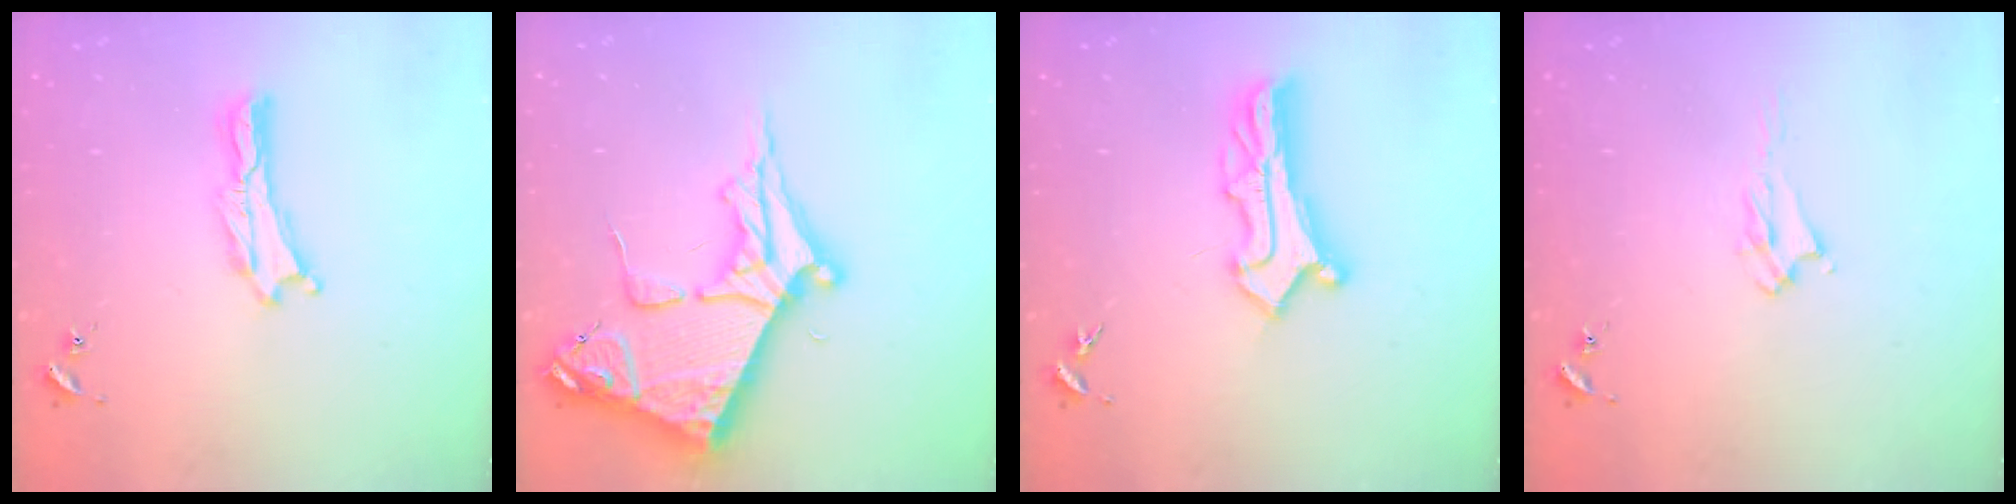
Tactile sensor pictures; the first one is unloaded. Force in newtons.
{"total": 8.8, "press": 8.7, "slide": 0.9}
{"total": 6.7, "press": 6.7, "slide": 0.6}
{"total": 2.2, "press": 2.2, "slide": 0.4}